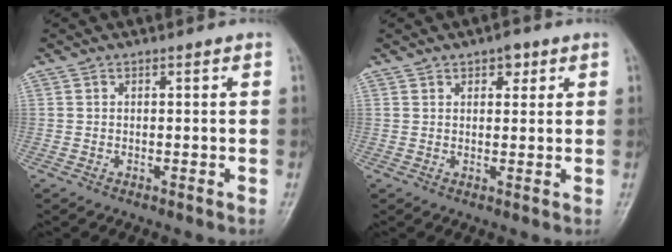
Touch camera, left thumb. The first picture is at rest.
{"total": 3.1, "force": [1.7, 1.7, 1.9], "torque": [-0.010, -0.004, 0.021]}